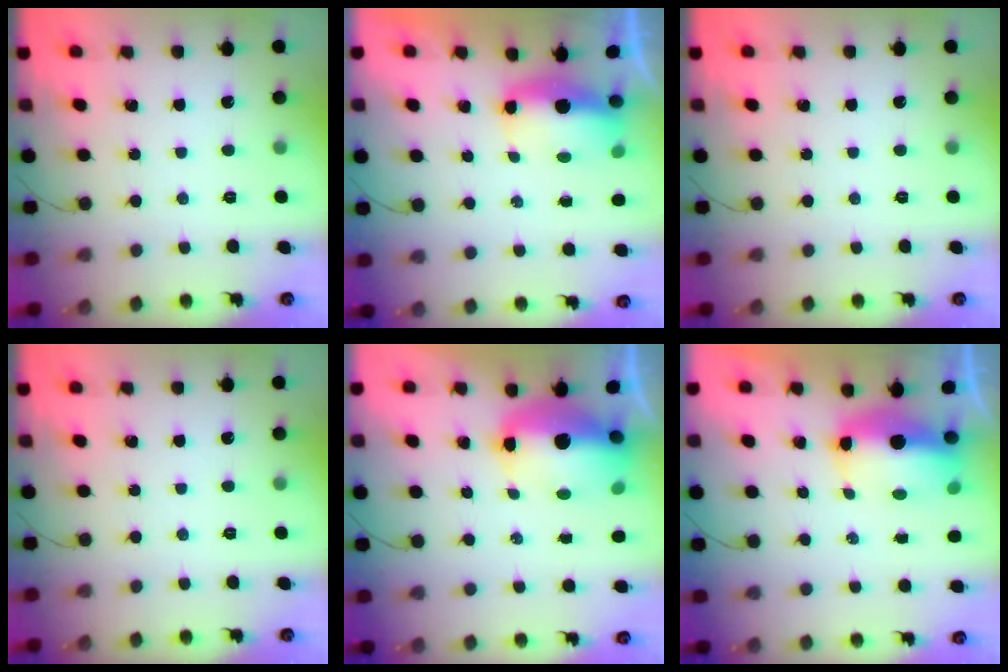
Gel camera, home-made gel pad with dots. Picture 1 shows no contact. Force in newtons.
{"total": 7.1, "press": 6.5, "slide": 2.7}
{"total": 0.0}
{"total": 0.0}
{"total": 17.7, "press": 14.1, "slide": 10.6}
{"total": 10.1, "press": 9.9, "slide": 2.0}